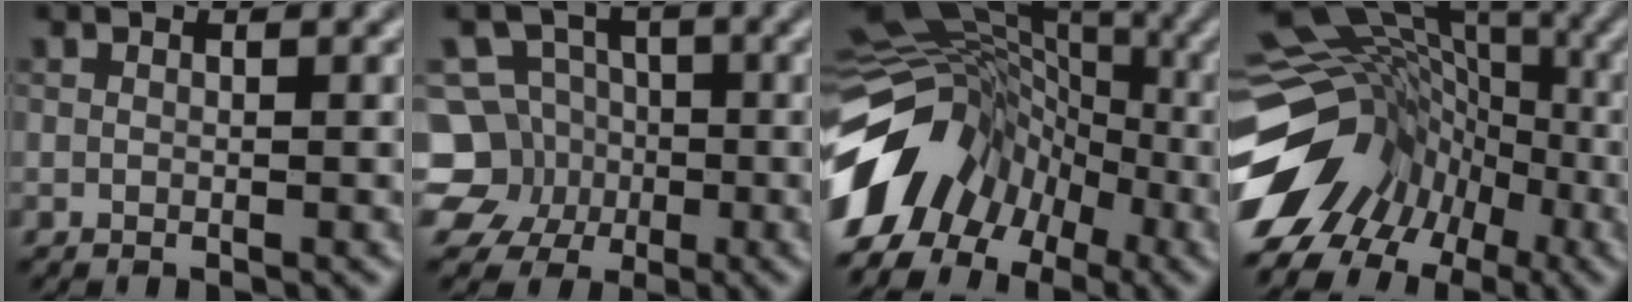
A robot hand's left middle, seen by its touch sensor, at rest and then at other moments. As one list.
[{"total": 8.4, "force": [-2.4, 7.8, 2.1], "torque": [-0.035, 0.012, -0.073]}, {"total": 11.3, "force": [-5.7, 8.2, 5.3], "torque": [-0.106, 0.007, -0.108]}, {"total": 17.7, "force": [-6.3, 14.2, 8.4], "torque": [-0.157, 0.001, -0.104]}]